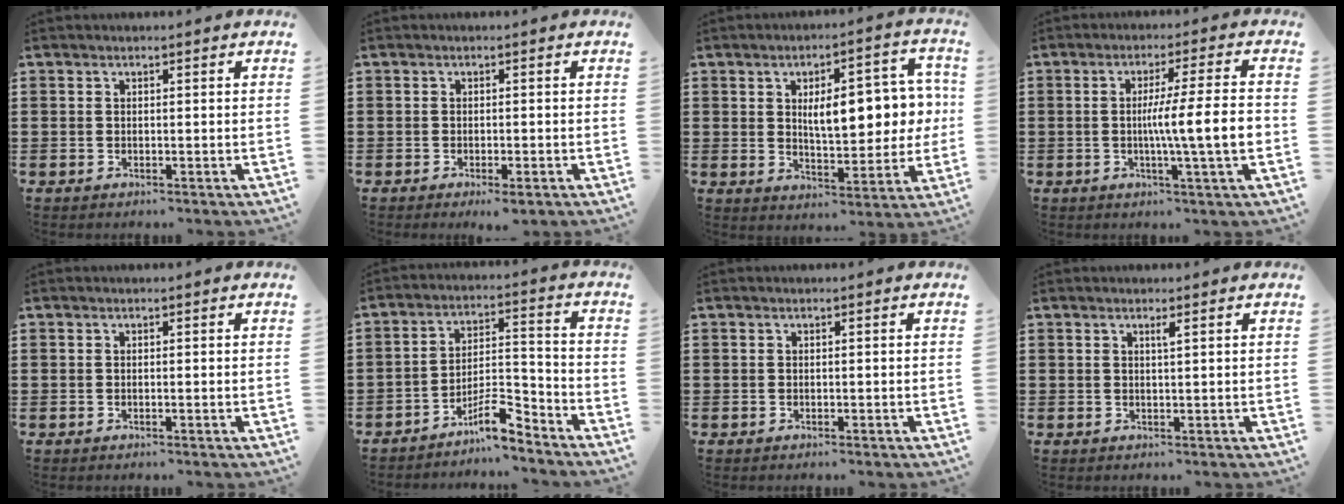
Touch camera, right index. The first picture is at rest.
{"total": 1.1, "force": [-0.8, 0.0, 0.8], "torque": [-0.015, -0.004, -0.015]}
{"total": 10.0, "force": [1.6, 4.5, 8.8], "torque": [-0.121, -0.005, 0.017]}
{"total": 9.0, "force": [-1.1, 0.1, 9.0], "torque": [-0.145, -0.009, -0.024]}
{"total": 0.0}
{"total": 7.4, "force": [-6.1, 1.5, 4.1], "torque": [-0.063, 0.012, -0.109]}
{"total": 0.0}
{"total": 0.9, "force": [0.5, -0.1, 0.8], "torque": [-0.015, -0.003, 0.008]}